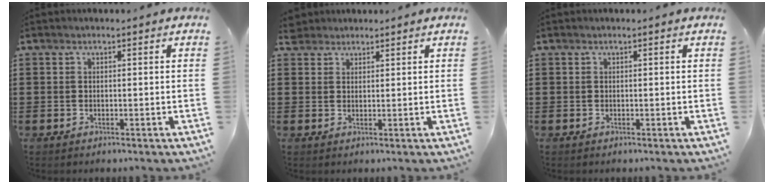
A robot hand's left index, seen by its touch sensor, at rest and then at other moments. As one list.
[{"total": 2.3, "force": [2.0, 1.0, 0.0], "torque": [-0.007, 0.007, 0.041]}, {"total": 0.0}]